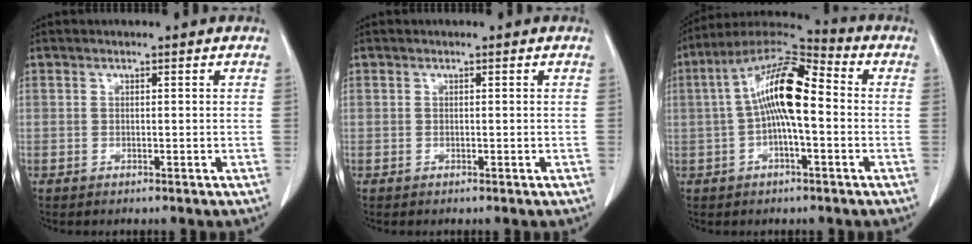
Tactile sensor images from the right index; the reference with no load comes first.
{"total": 0.0}
{"total": 12.2, "force": [0.1, 3.1, 11.8], "torque": [-0.223, 0.037, -0.003]}